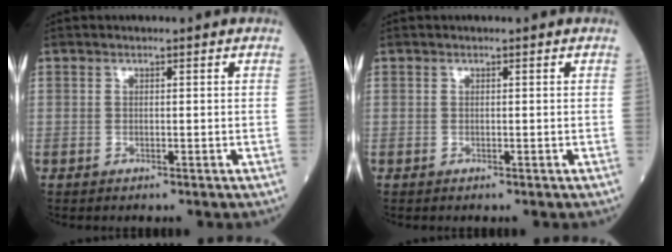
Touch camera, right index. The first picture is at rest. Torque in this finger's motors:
{"motor_torque": [0.00, 0.00, 0.00, -0.01]}